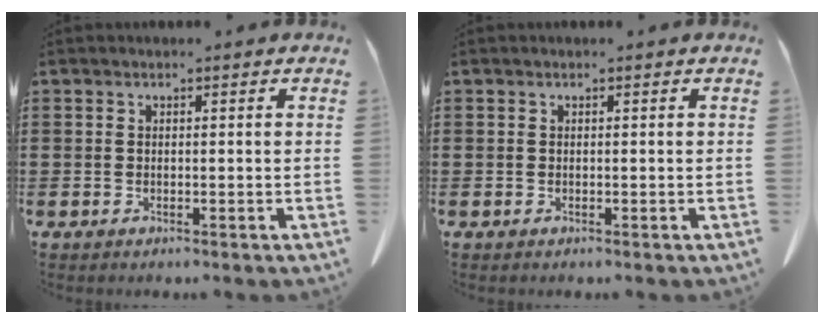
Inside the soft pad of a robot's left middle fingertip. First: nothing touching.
{"total": 0.0}